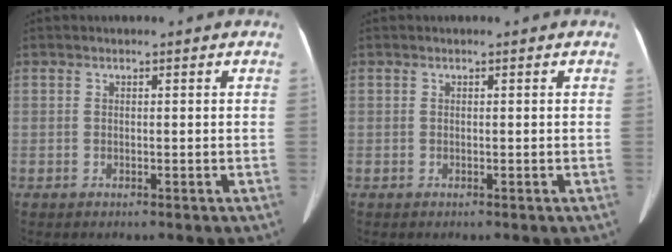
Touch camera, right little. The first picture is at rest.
{"total": 0.0}